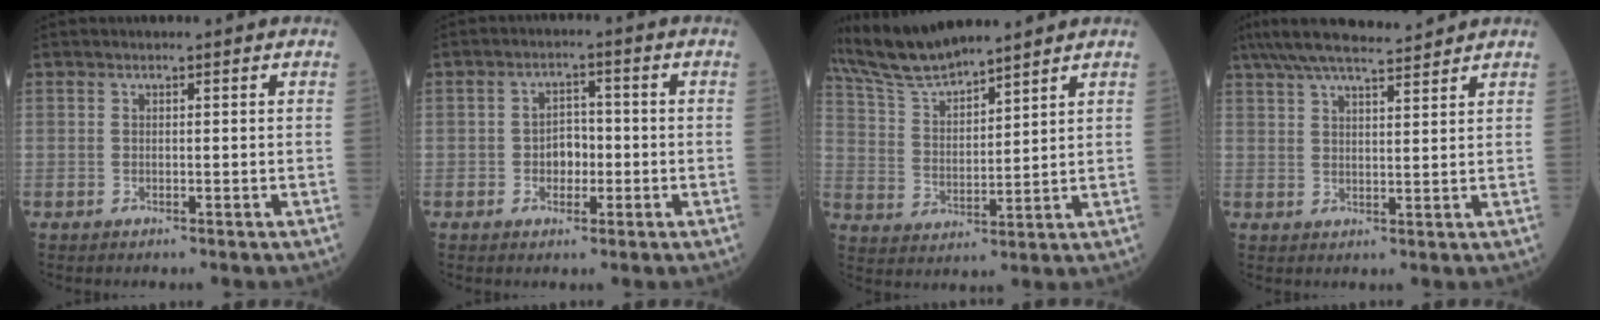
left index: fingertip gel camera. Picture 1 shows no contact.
{"total": 3.7, "force": [-1.0, 2.5, 2.6], "torque": [-0.038, 0.007, -0.020]}
{"total": 10.5, "force": [9.8, 0.8, 3.7], "torque": [-0.089, 0.014, 0.196]}
{"total": 10.3, "force": [9.2, 0.6, 4.5], "torque": [-0.081, 0.019, 0.148]}